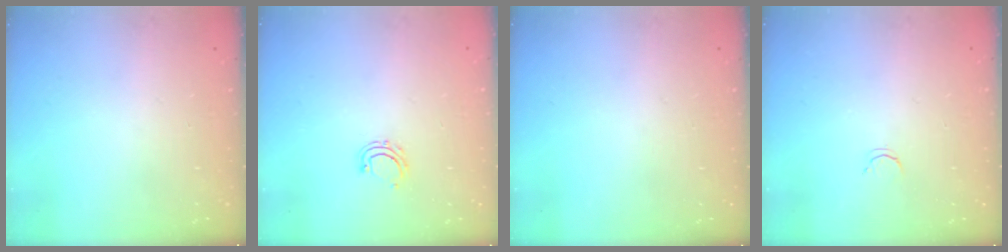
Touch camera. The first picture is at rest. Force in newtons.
{"total": 5.3, "press": 5.2, "slide": 1.1}
{"total": 0.0}
{"total": 2.1, "press": 2.1, "slide": 0.4}